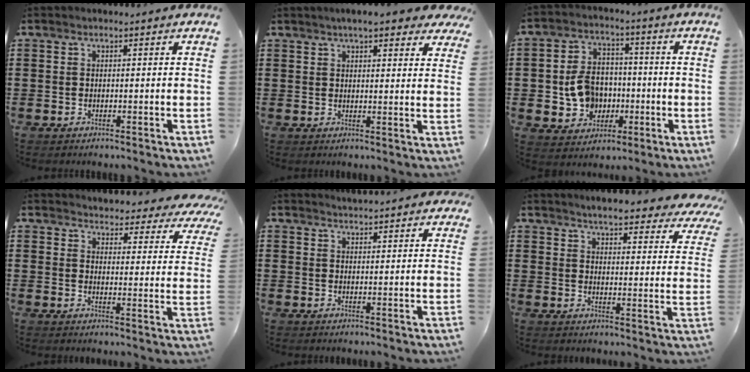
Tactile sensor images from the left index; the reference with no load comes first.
{"total": 4.6, "force": [3.9, 0.7, 2.5], "torque": [-0.052, -0.004, 0.067]}
{"total": 8.2, "force": [-1.0, 6.9, 4.2], "torque": [-0.097, 0.017, -0.016]}
{"total": 3.8, "force": [3.7, 0.3, 0.6], "torque": [-0.027, -0.034, 0.061]}
{"total": 2.4, "force": [2.4, 0.0, 0.1], "torque": [-0.010, -0.005, 0.045]}
{"total": 5.0, "force": [4.7, -0.2, 1.8], "torque": [-0.046, -0.033, 0.078]}